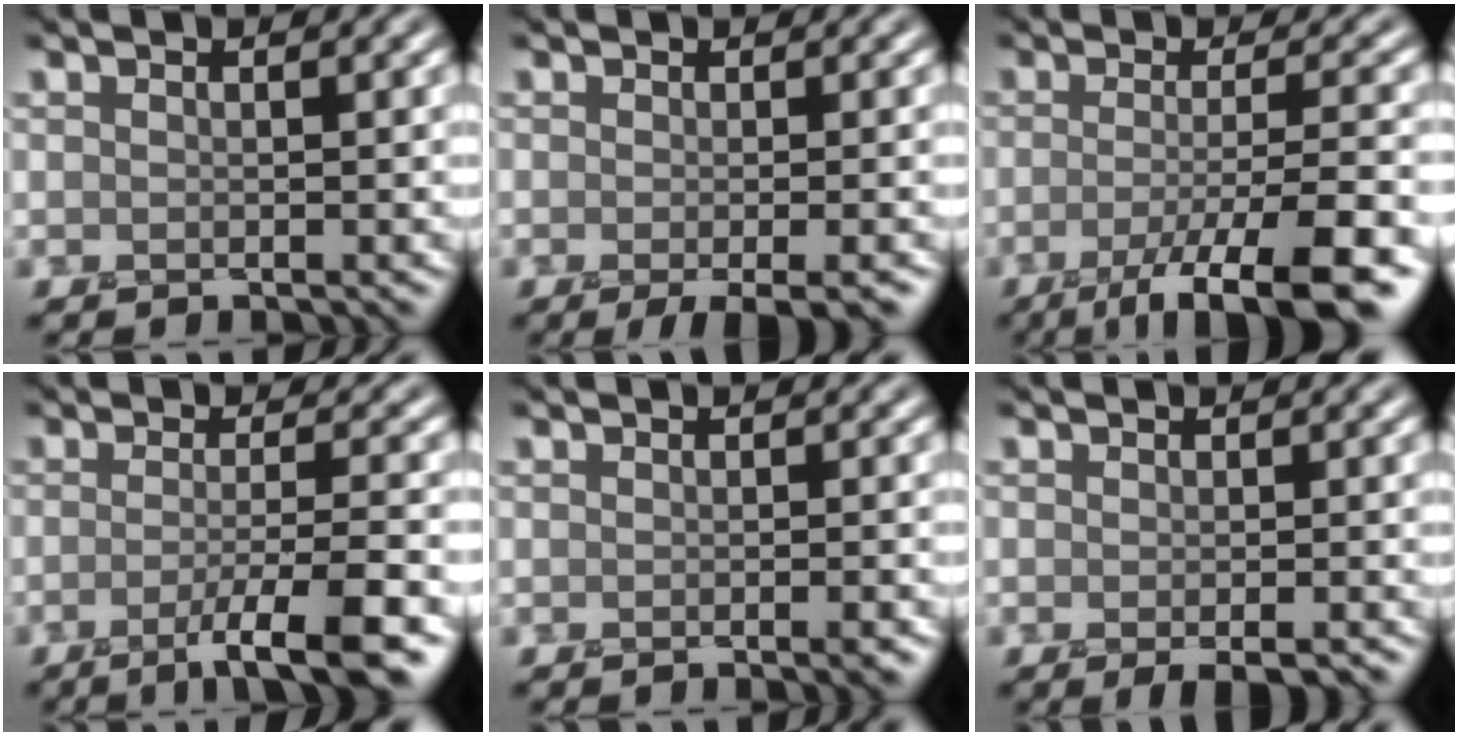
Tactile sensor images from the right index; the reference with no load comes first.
{"total": 2.8, "force": [-1.4, 0.5, 2.4], "torque": [-0.036, -0.009, -0.024]}
{"total": 7.8, "force": [-4.3, 1.5, 6.3], "torque": [-0.092, -0.007, -0.076]}
{"total": 5.8, "force": [-2.9, 0.8, 4.9], "torque": [-0.073, -0.005, -0.055]}
{"total": 0.8, "force": [-0.6, 0.1, 0.6], "torque": [-0.005, -0.001, -0.010]}
{"total": 1.7, "force": [-1.0, 0.3, 1.3], "torque": [-0.023, -0.011, -0.015]}